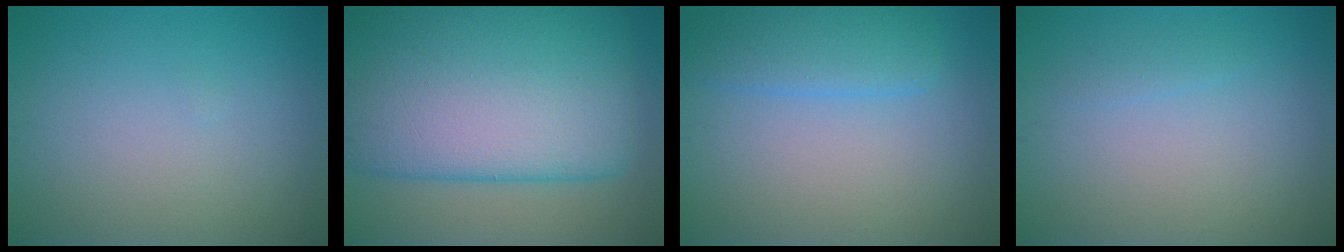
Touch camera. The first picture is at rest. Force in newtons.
{"total": 16.4, "press": 16.4, "slide": 0.6}
{"total": 3.4, "press": 3.4, "slide": 0.3}
{"total": 0.8, "press": 0.8, "slide": 0.0}